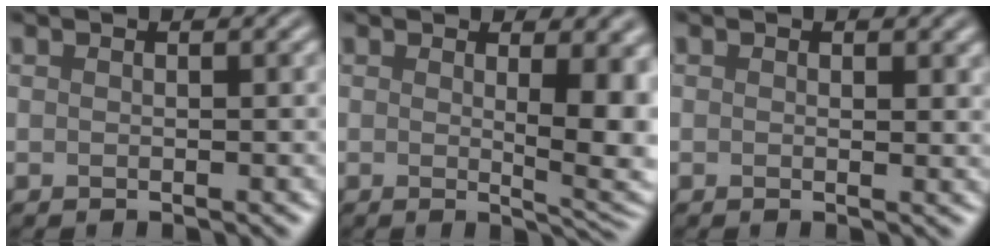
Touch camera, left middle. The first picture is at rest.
{"total": 6.1, "force": [0.9, 1.8, 5.8], "torque": [-0.063, -0.009, 0.019]}
{"total": 0.9, "force": [0.4, 0.5, 0.5], "torque": [-0.003, -0.003, 0.005]}